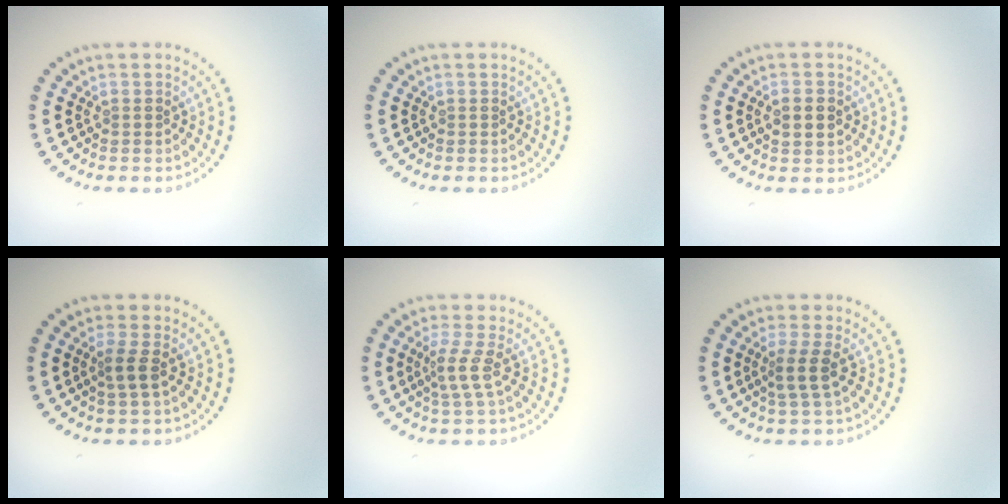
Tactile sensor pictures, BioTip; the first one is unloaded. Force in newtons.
{"total": 0.0}
{"total": 2.0, "press": 1.9, "slide": 0.2}
{"total": 1.7, "press": 1.3, "slide": 1.0}
{"total": 2.2, "press": 1.4, "slide": 1.7}
{"total": 2.2, "press": 1.8, "slide": 1.3}